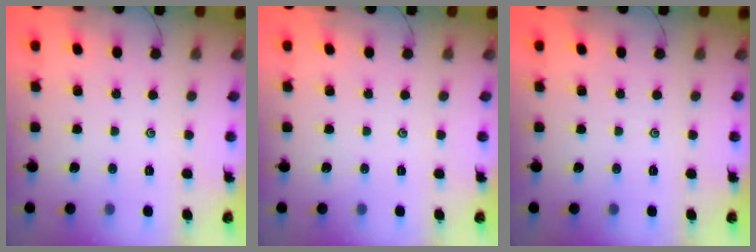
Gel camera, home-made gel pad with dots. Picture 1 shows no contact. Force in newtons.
{"total": 0.0}
{"total": 0.0}